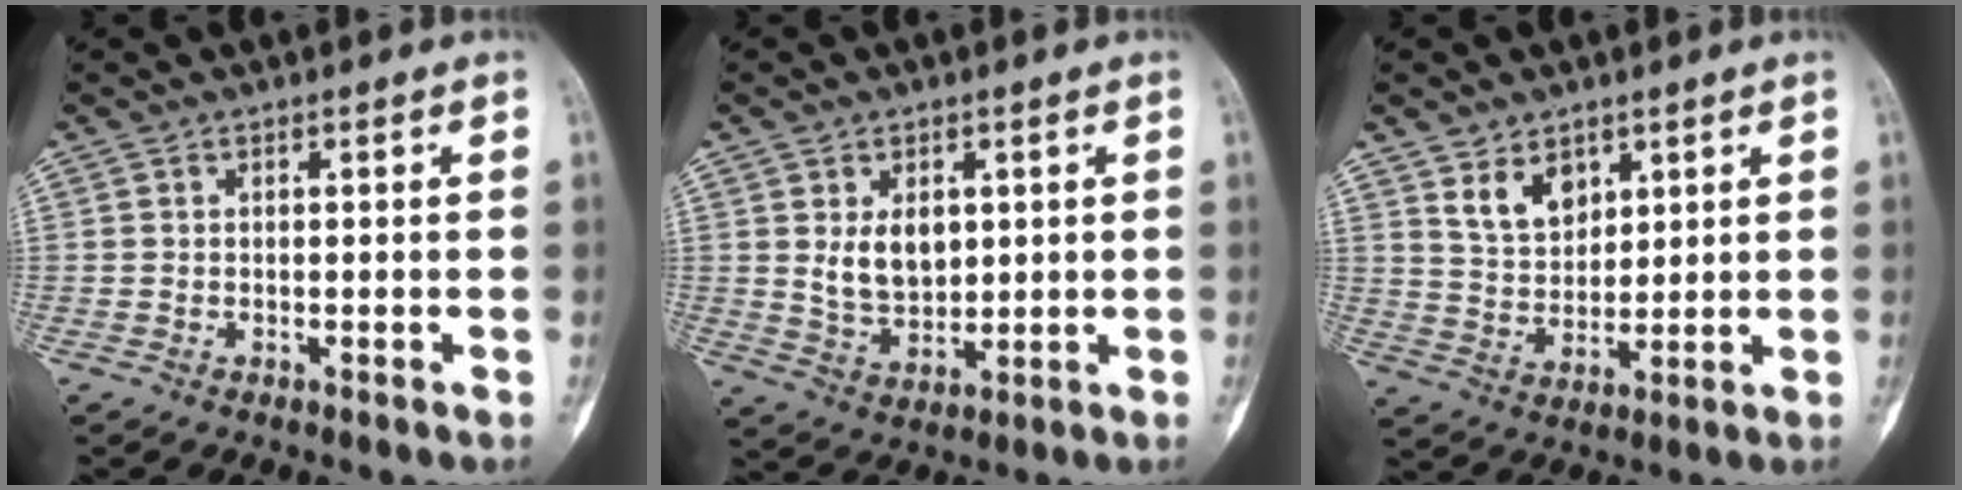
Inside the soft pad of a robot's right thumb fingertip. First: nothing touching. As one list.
[{"total": 7.2, "force": [1.8, 4.9, 5.0], "torque": [-0.064, -0.018, 0.044]}, {"total": 7.4, "force": [4.1, 4.8, 3.8], "torque": [-0.043, -0.033, 0.085]}]